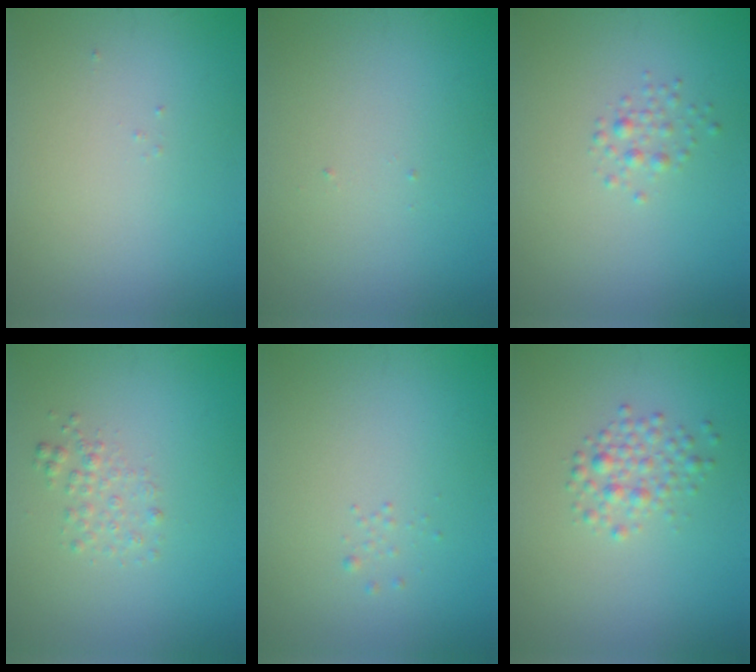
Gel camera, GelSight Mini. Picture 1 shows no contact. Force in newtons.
{"total": 0.0}
{"total": 1.2, "press": 1.2, "slide": 0.0}
{"total": 1.4, "press": 1.4, "slide": 0.1}
{"total": 0.7, "press": 0.7, "slide": 0.1}
{"total": 2.0, "press": 2.0, "slide": 0.1}